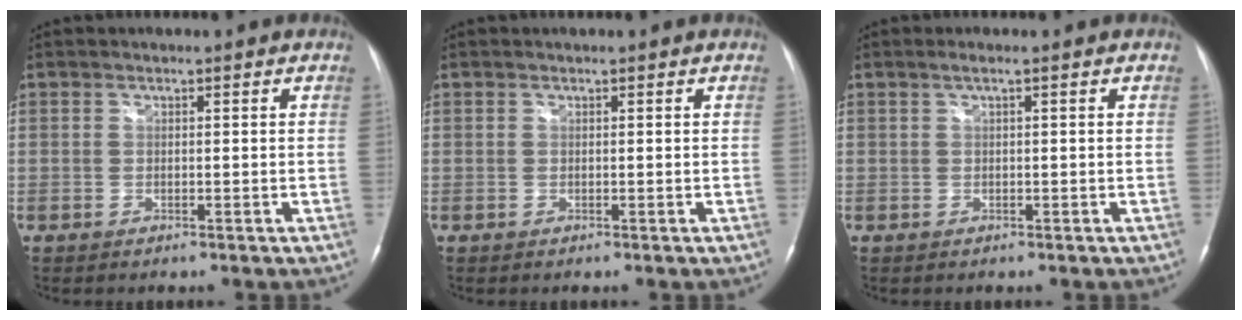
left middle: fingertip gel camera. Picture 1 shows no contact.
{"total": 0.0}
{"total": 1.1, "force": [0.5, -0.1, 1.0], "torque": [-0.024, 0.008, 0.010]}